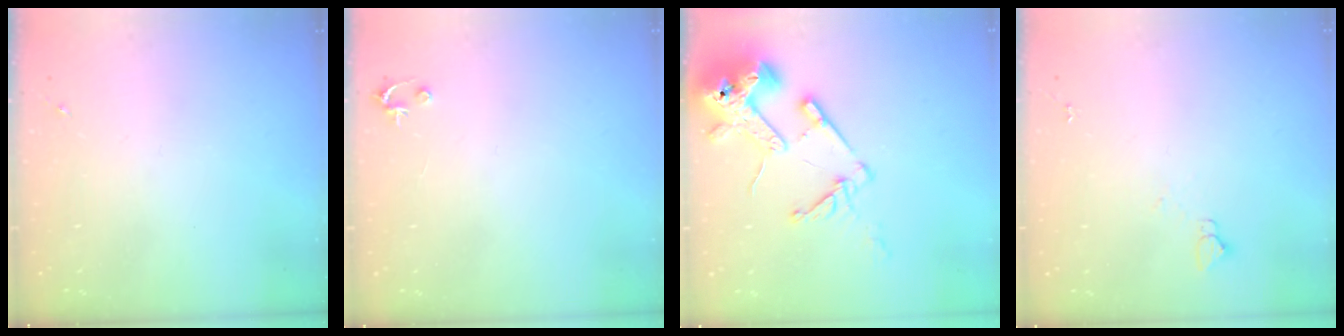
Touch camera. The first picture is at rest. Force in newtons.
{"total": 2.5, "press": 2.5, "slide": 0.2}
{"total": 17.2, "press": 17.1, "slide": 2.1}
{"total": 3.1, "press": 3.1, "slide": 0.3}